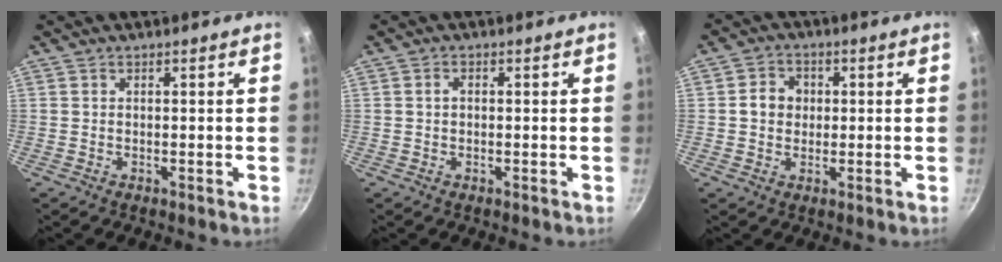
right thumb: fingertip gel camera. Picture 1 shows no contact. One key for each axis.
{"total": 1.3, "fx": 0.1, "fy": 0.9, "fz": 0.9, "tx": -0.014, "ty": 0.007, "tz": 0.001}
{"total": 5.1, "fx": 0.4, "fy": 4.5, "fz": 2.3, "tx": -0.012, "ty": 0.006, "tz": -0.002}